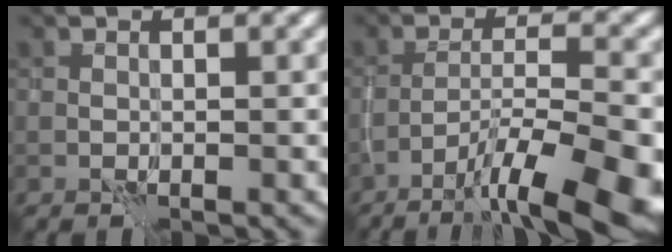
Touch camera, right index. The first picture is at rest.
{"total": 10.1, "force": [-6.4, 2.0, 7.5], "torque": [-0.122, 0.003, -0.096]}